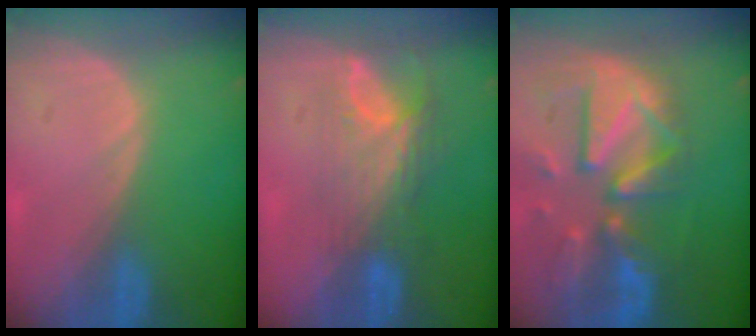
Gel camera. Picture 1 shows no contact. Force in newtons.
{"total": 8.0, "press": 6.6, "slide": 4.5}
{"total": 12.3, "press": 10.6, "slide": 6.2}